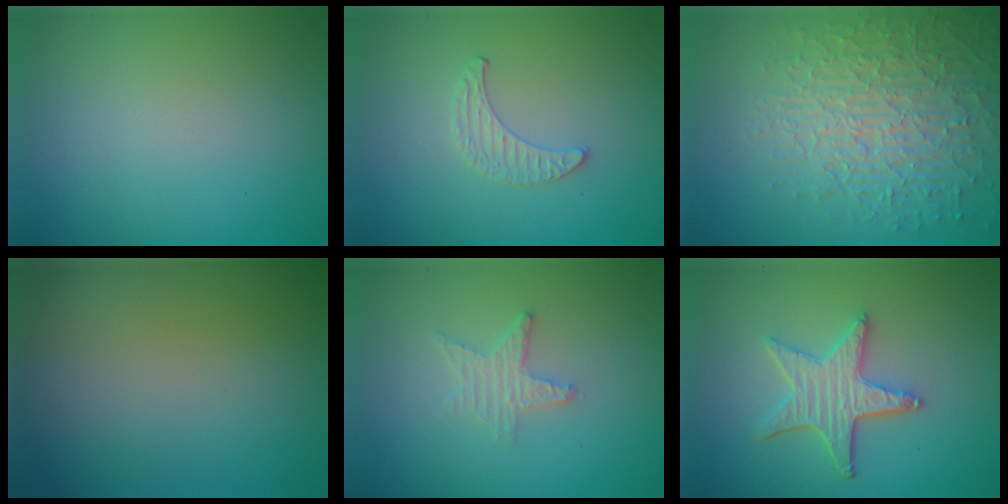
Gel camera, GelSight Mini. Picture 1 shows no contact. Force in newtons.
{"total": 0.8, "press": 0.8, "slide": 0.2}
{"total": 7.7, "press": 5.6, "slide": 5.3}
{"total": 0.0}
{"total": 2.1, "press": 2.0, "slide": 0.4}
{"total": 4.3, "press": 3.6, "slide": 2.2}